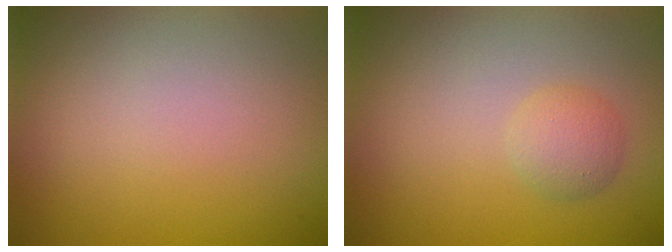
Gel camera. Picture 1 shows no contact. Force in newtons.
{"total": 1.9, "press": 1.9, "slide": 0.1}